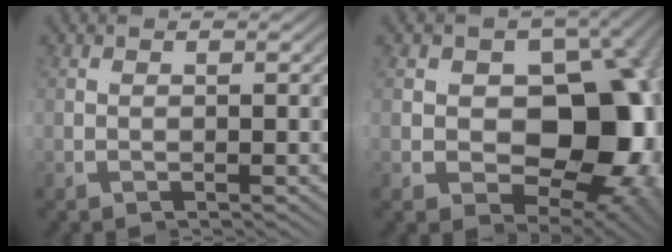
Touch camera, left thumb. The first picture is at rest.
{"total": 19.9, "force": [0.6, 13.1, 15.0], "torque": [-0.201, -0.010, 0.005]}